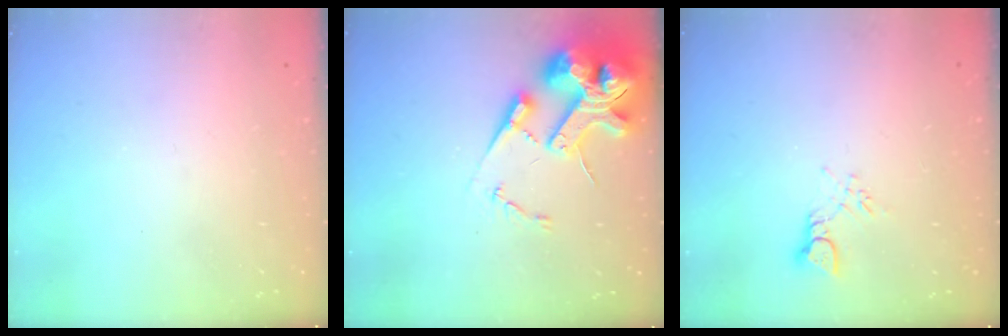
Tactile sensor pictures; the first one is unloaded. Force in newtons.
{"total": 19.0, "press": 18.8, "slide": 2.9}
{"total": 2.9, "press": 2.8, "slide": 0.5}